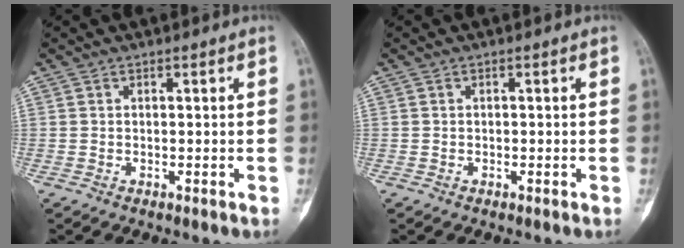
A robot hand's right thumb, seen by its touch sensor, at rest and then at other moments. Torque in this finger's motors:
{"motor_torque": [-0.24, 0.10, -0.16, 0.03, -0.03]}